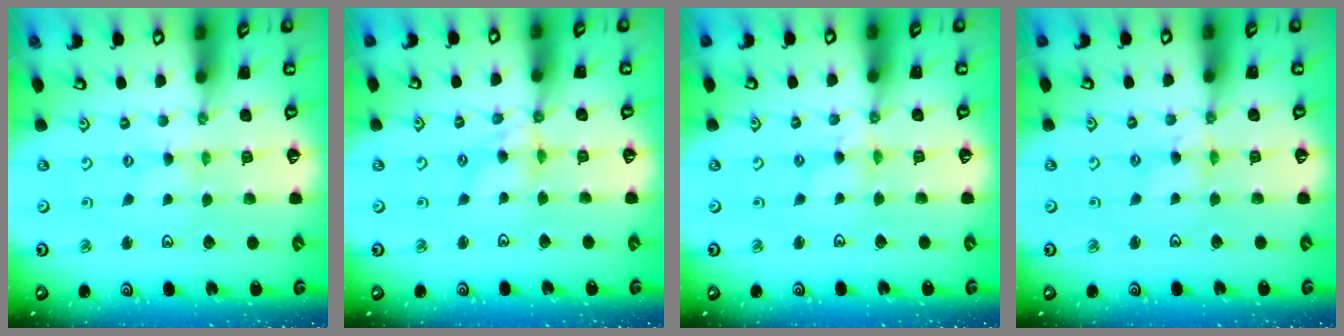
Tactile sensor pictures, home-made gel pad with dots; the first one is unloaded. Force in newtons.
{"total": 5.9, "press": 5.8, "slide": 0.5}
{"total": 2.6, "press": 2.6, "slide": 0.4}
{"total": 2.9, "press": 2.9, "slide": 0.4}